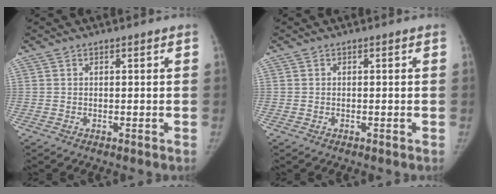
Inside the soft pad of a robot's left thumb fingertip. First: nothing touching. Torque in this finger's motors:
{"motor_torque": [0.19, 0.03, 0.19, 0.59, -0.02]}